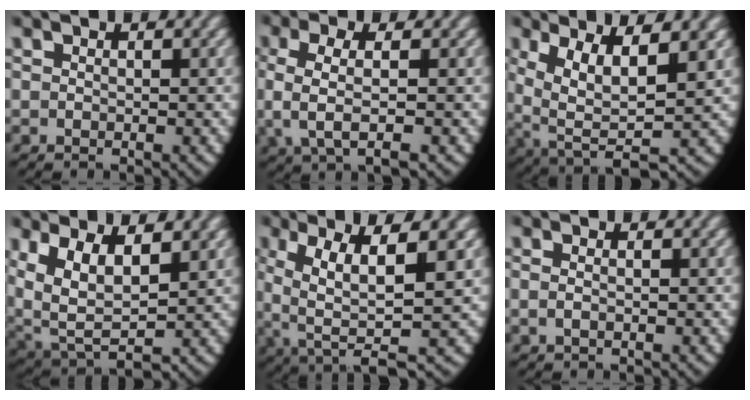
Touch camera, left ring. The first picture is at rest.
{"total": 5.1, "force": [0.8, 2.2, 4.5], "torque": [-0.102, -0.002, 0.020]}
{"total": 8.9, "force": [-0.2, 5.4, 7.0], "torque": [-0.149, -0.053, 0.028]}
{"total": 9.7, "force": [1.2, 7.2, 6.4], "torque": [-0.171, -0.052, 0.044]}
{"total": 7.8, "force": [0.2, 3.6, 6.9], "torque": [-0.131, -0.026, 0.022]}
{"total": 0.9, "force": [-0.4, 0.2, 0.8], "torque": [-0.027, -0.008, -0.003]}